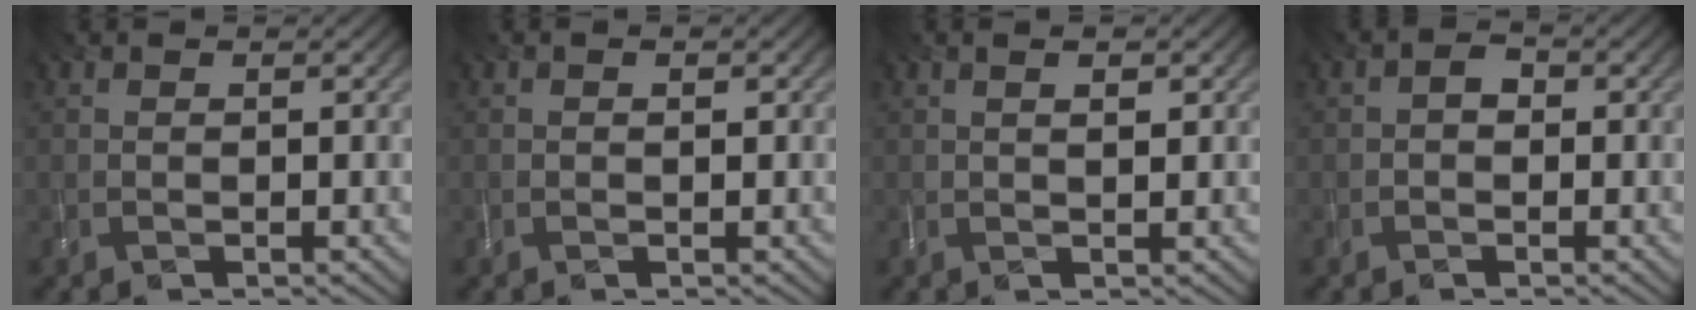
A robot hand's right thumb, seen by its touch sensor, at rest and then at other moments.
{"total": 1.0, "force": [-0.2, 0.2, 1.0], "torque": [-0.010, 0.002, -0.002]}
{"total": 1.7, "force": [0.4, 0.2, 1.6], "torque": [-0.017, -0.003, 0.009]}
{"total": 1.5, "force": [-0.8, 1.0, 0.7], "torque": [-0.003, 0.001, -0.019]}